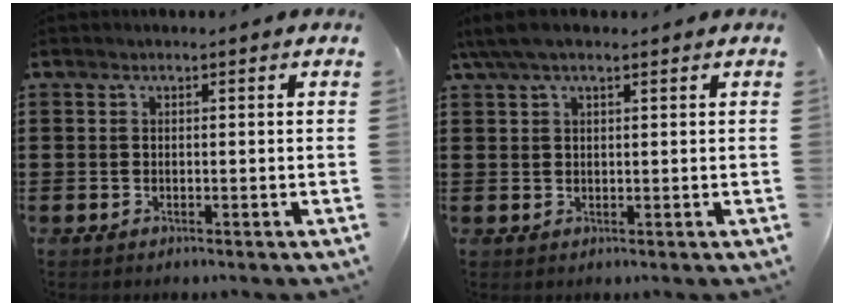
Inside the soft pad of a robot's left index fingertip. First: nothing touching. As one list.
[{"total": 3.6, "force": [2.3, 1.2, 2.5], "torque": [-0.055, 0.007, 0.043]}]